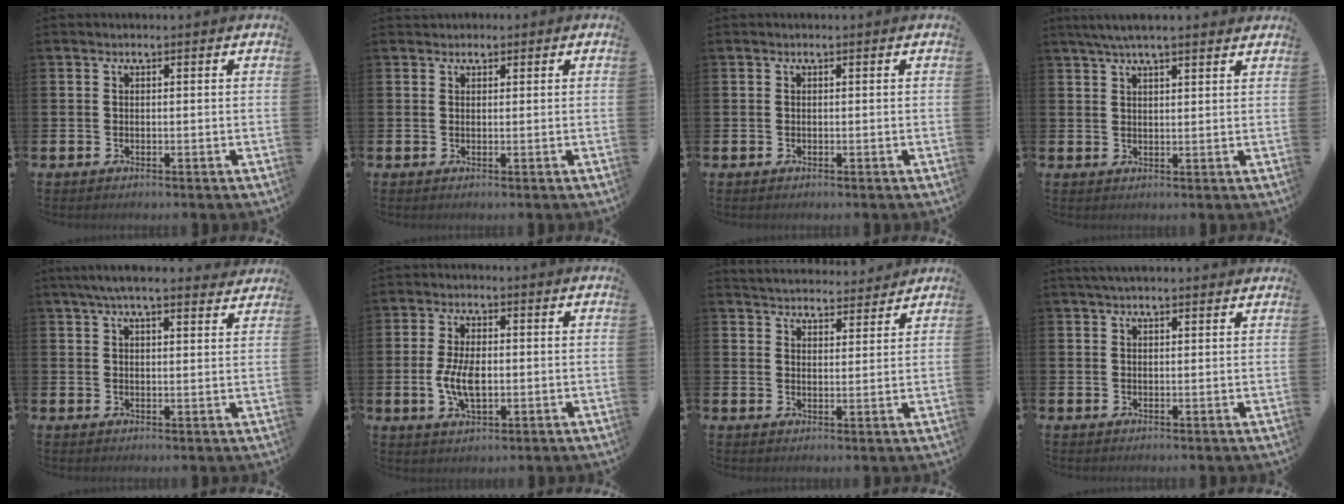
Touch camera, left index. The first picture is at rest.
{"total": 1.2, "force": [1.0, 0.7, -0.1], "torque": [0.008, 0.003, 0.018]}
{"total": 0.0}
{"total": 4.2, "force": [3.6, 0.5, 2.0], "torque": [-0.049, -0.001, 0.065]}
{"total": 5.3, "force": [4.7, 0.8, 2.3], "torque": [-0.054, -0.009, 0.086]}
{"total": 5.8, "force": [-0.3, 2.9, 5.0], "torque": [-0.098, -0.001, -0.010]}
{"total": 4.6, "force": [4.5, 0.7, -0.2], "torque": [-0.009, -0.030, 0.081]}
{"total": 2.1, "force": [1.9, 0.4, 0.8], "torque": [-0.020, 0.003, 0.034]}